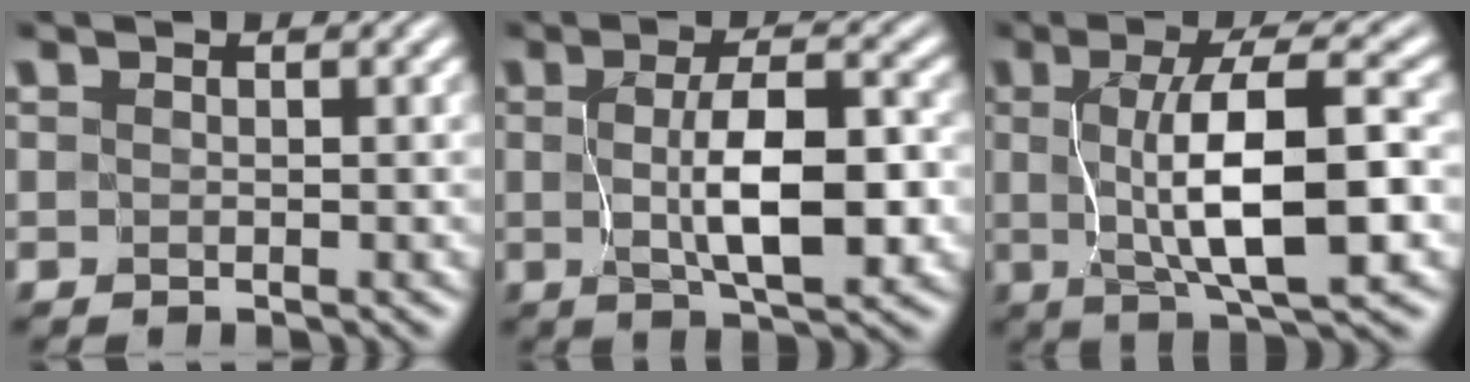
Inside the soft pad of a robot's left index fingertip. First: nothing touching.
{"total": 6.4, "force": [-0.4, 2.2, 6.0], "torque": [-0.099, -0.003, -0.003]}
{"total": 8.9, "force": [-0.1, 2.4, 8.6], "torque": [-0.132, 0.003, -0.001]}